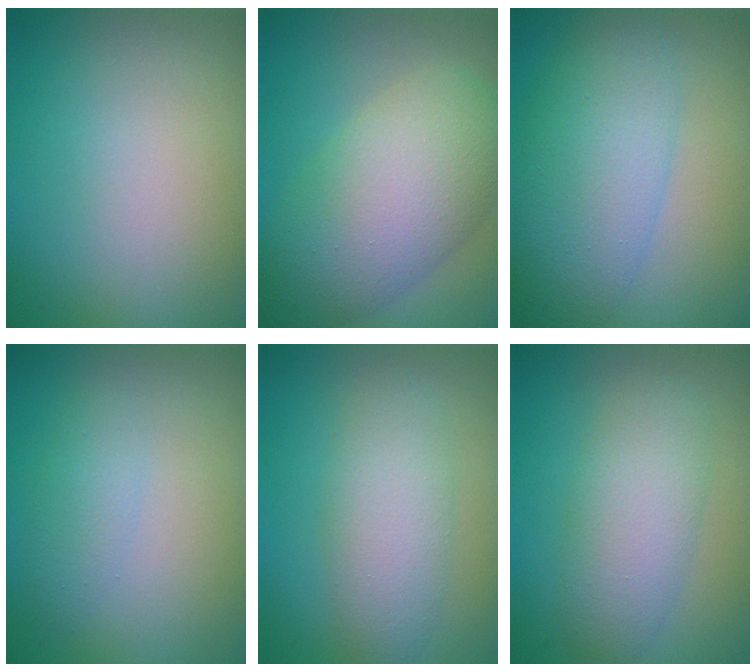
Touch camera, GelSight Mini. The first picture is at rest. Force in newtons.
{"total": 9.7, "press": 9.7, "slide": 0.4}
{"total": 7.1, "press": 7.1, "slide": 0.1}
{"total": 1.6, "press": 1.6, "slide": 0.0}
{"total": 4.2, "press": 4.2, "slide": 0.2}
{"total": 4.5, "press": 4.5, "slide": 0.1}